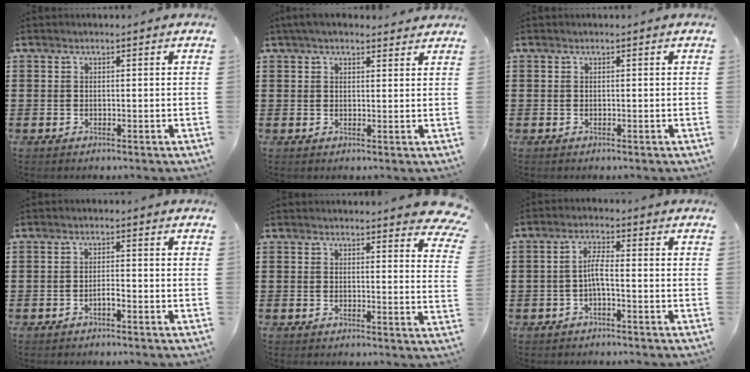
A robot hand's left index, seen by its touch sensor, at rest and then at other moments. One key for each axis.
{"total": 3.0, "fx": 2.6, "fy": 0.9, "fz": 1.3, "tx": -0.032, "ty": 0.003, "tz": 0.048}
{"total": 0.0}
{"total": 1.5, "fx": -0.9, "fy": 0.3, "fz": 1.2, "tx": -0.023, "ty": -0.001, "tz": -0.015}
{"total": 3.8, "fx": 3.5, "fy": 0.4, "fz": 1.4, "tx": -0.016, "ty": -0.020, "tz": 0.060}
{"total": 3.4, "fx": -1.0, "fy": 1.1, "fz": 3.1, "tx": -0.065, "ty": 0.007, "tz": -0.023}